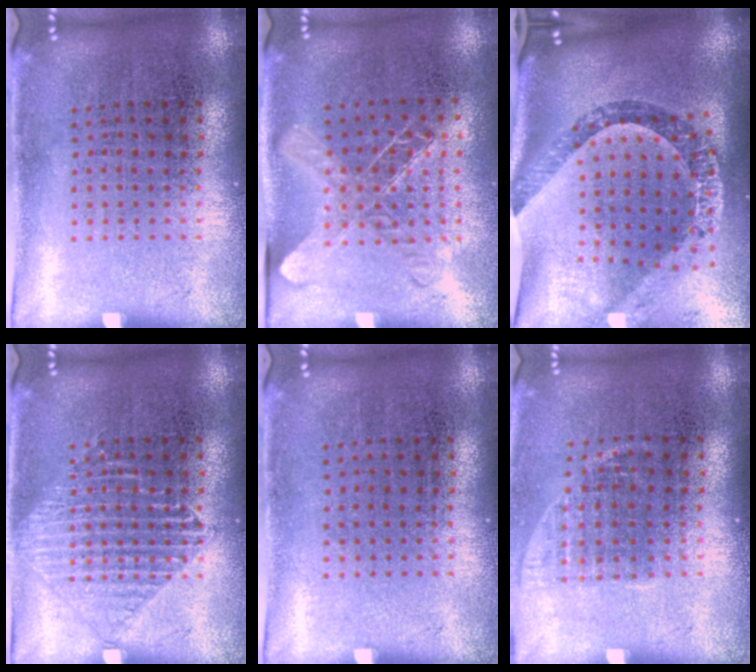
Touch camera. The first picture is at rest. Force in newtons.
{"total": 1.4, "press": 1.2, "slide": 0.6}
{"total": 2.5, "press": 2.0, "slide": 1.5}
{"total": 1.9, "press": 1.8, "slide": 0.4}
{"total": 0.0}
{"total": 1.0, "press": 0.9, "slide": 0.4}